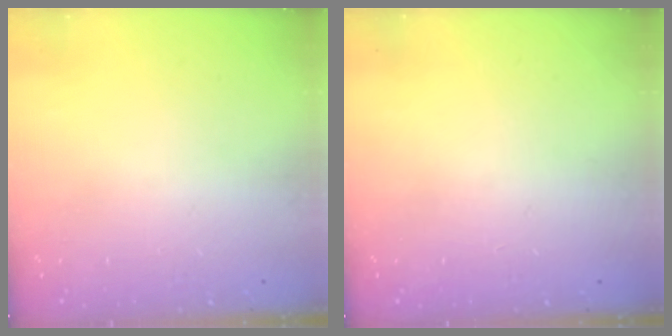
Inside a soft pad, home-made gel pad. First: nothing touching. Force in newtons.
{"total": 0.0}